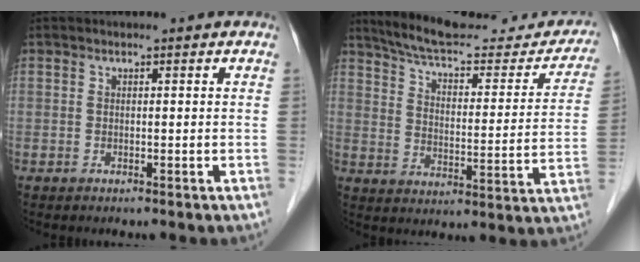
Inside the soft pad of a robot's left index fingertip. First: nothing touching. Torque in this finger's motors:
{"motor_torque": [-0.10, -1.14, 0.10, 0.01]}